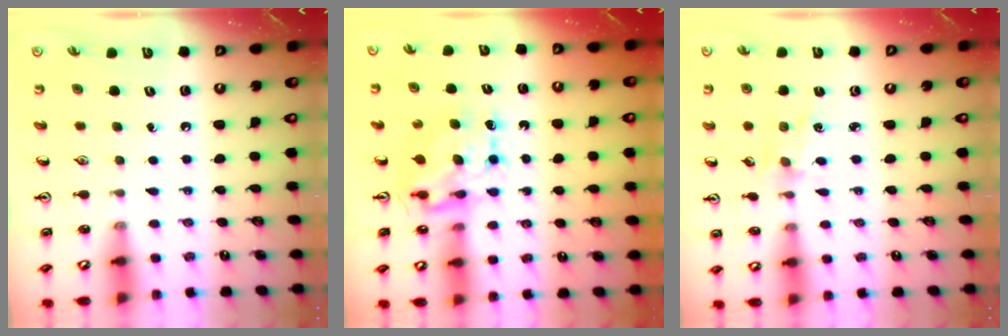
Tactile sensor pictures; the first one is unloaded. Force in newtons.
{"total": 8.3, "press": 8.3, "slide": 0.7}
{"total": 1.0, "press": 1.0, "slide": 0.2}